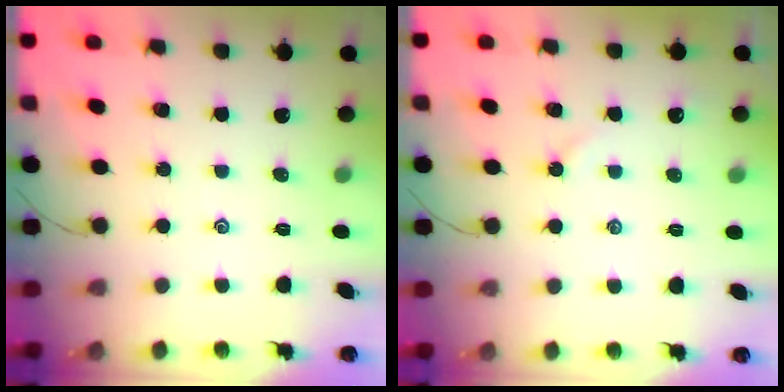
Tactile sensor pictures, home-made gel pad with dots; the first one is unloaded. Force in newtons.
{"total": 4.0, "press": 4.0, "slide": 0.4}